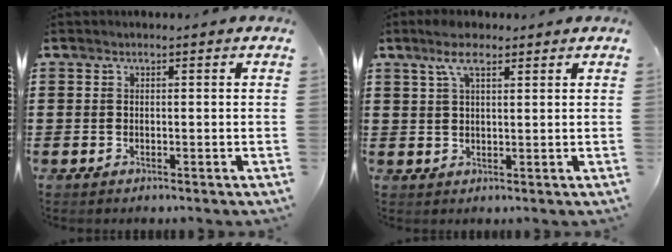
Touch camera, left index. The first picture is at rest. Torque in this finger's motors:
{"motor_torque": [0.81, -0.70, 0.25, 0.10]}